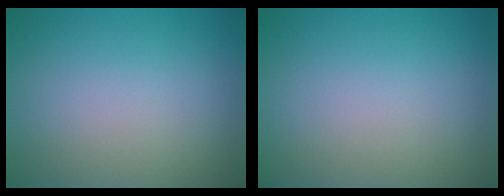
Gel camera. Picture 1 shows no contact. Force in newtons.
{"total": 0.0}